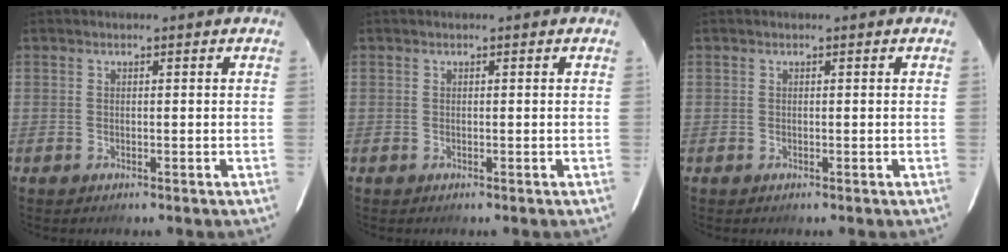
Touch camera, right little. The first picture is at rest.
{"total": 0.0}
{"total": 0.0}